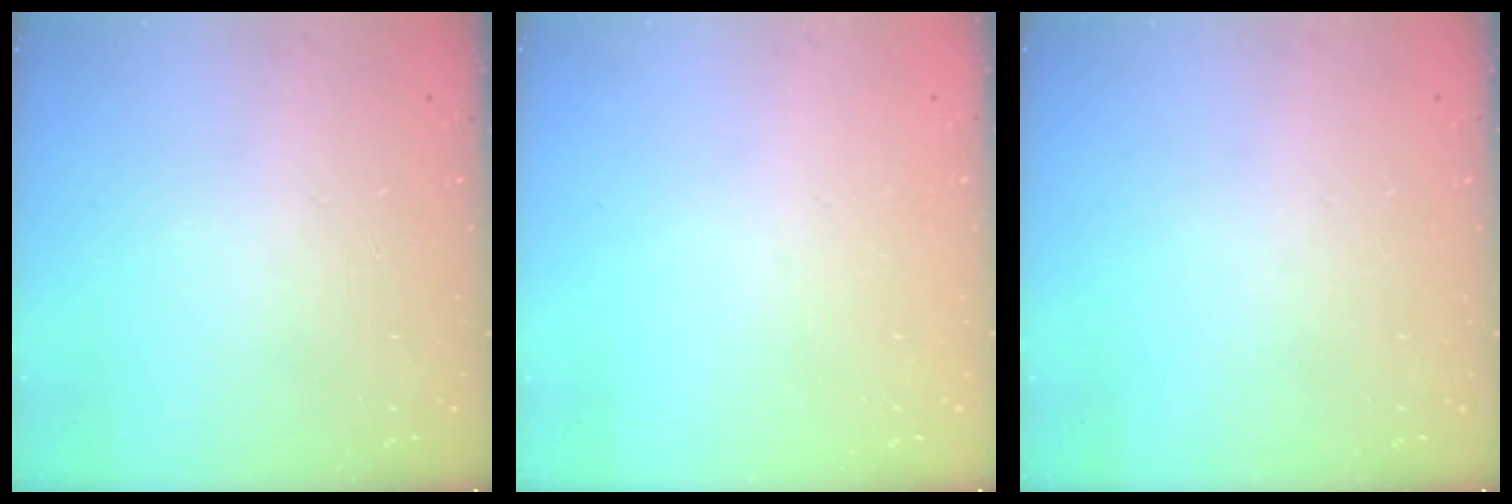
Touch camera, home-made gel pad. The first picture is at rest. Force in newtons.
{"total": 0.0}
{"total": 0.0}